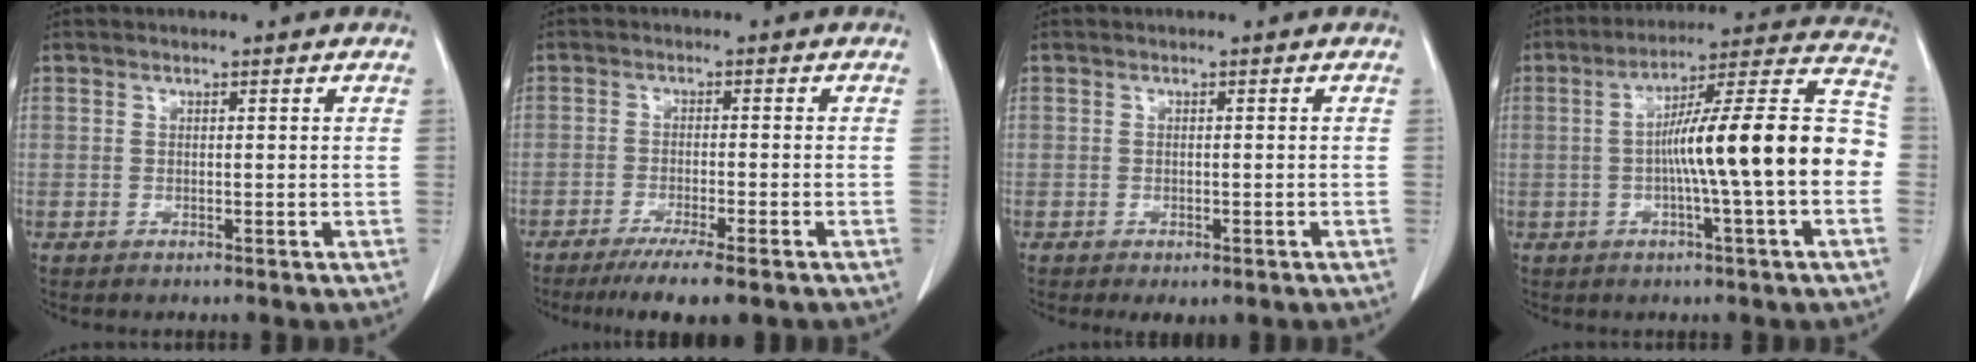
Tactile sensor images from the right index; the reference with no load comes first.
{"total": 7.9, "force": [-5.8, 0.3, 5.3], "torque": [-0.076, -0.017, -0.087]}
{"total": 2.0, "force": [-1.2, 1.2, 1.2], "torque": [-0.013, -0.001, -0.007]}
{"total": 17.7, "force": [-1.8, 0.6, 17.6], "torque": [-0.261, 0.032, -0.035]}